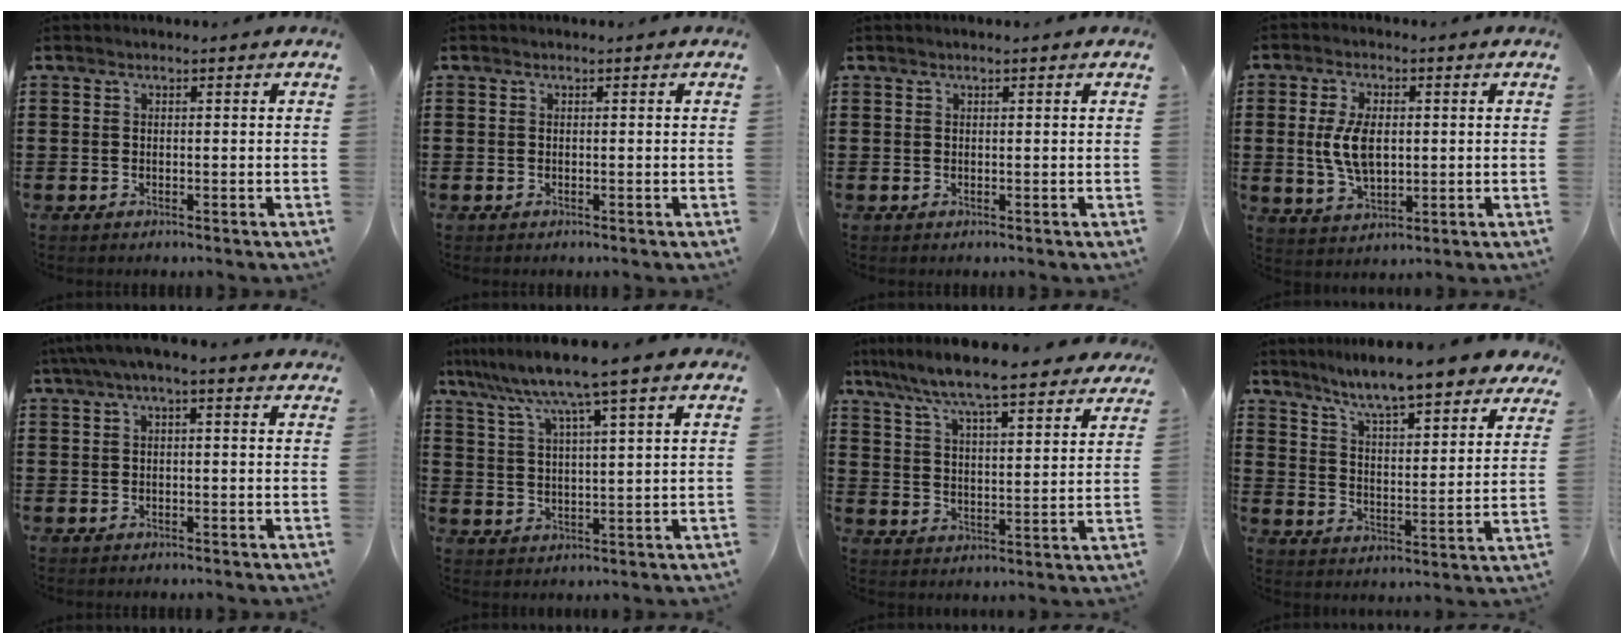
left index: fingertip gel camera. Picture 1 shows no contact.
{"total": 0.0}
{"total": 0.6, "force": [0.4, 0.0, 0.4], "torque": [-0.008, -0.001, 0.007]}
{"total": 7.1, "force": [0.7, 3.9, 6.0], "torque": [-0.131, 0.002, 0.005]}
{"total": 2.1, "force": [0.2, 0.3, 2.1], "torque": [-0.037, 0.001, 0.003]}
{"total": 8.0, "force": [6.1, -0.4, 5.1], "torque": [-0.119, -0.024, 0.102]}
{"total": 7.0, "force": [6.4, -0.1, 2.7], "torque": [-0.082, -0.042, 0.107]}
{"total": 7.8, "force": [7.0, -0.1, 3.3], "torque": [-0.093, -0.044, 0.116]}